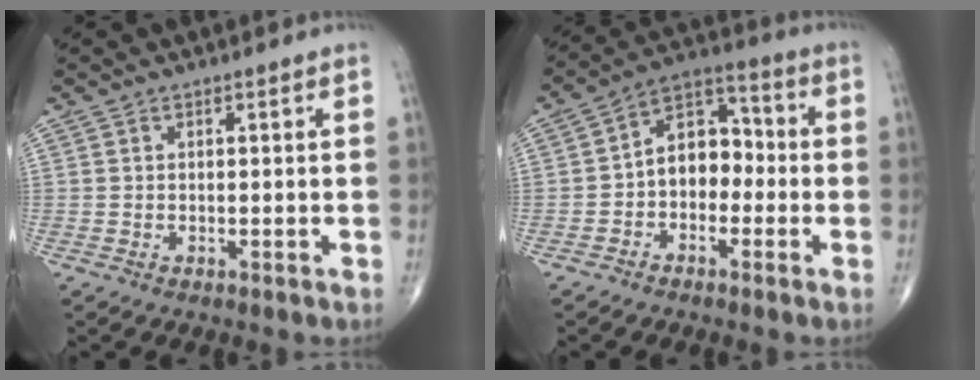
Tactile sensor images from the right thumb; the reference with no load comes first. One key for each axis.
{"total": 9.4, "fx": -1.6, "fy": 6.8, "fz": 6.3, "tx": -0.069, "ty": 0.042, "tz": -0.047}